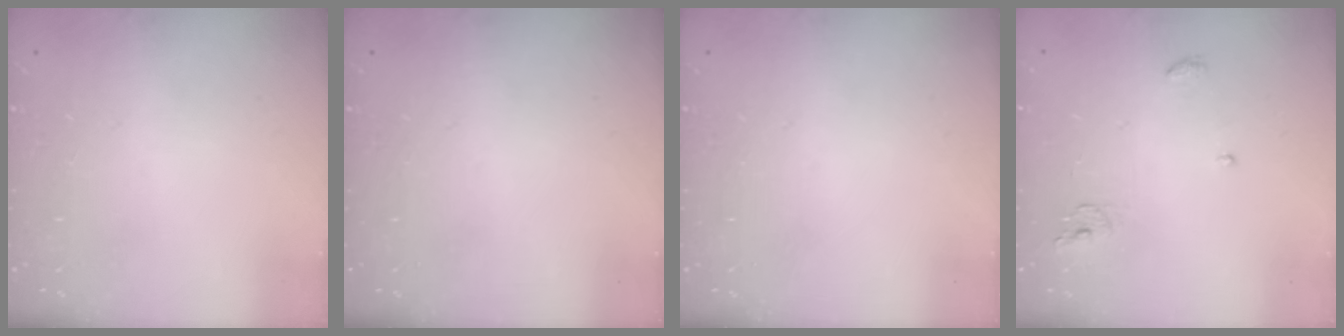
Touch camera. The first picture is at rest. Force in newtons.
{"total": 0.0}
{"total": 0.0}
{"total": 4.2, "press": 4.1, "slide": 0.3}